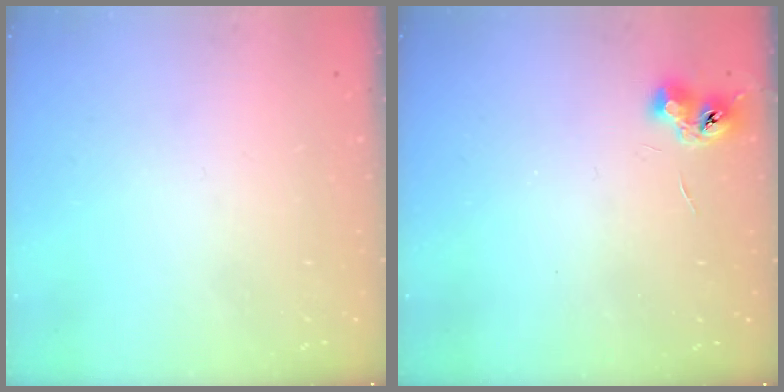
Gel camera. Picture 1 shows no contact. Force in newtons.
{"total": 6.5, "press": 6.4, "slide": 0.9}